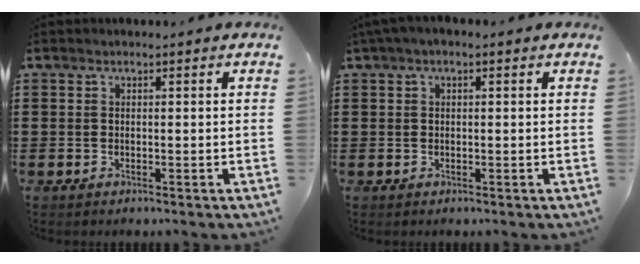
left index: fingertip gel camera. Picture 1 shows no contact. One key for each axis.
{"total": 1.0, "fx": 0.2, "fy": 0.3, "fz": 0.9, "tx": -0.017, "ty": 0.003, "tz": 0.003}